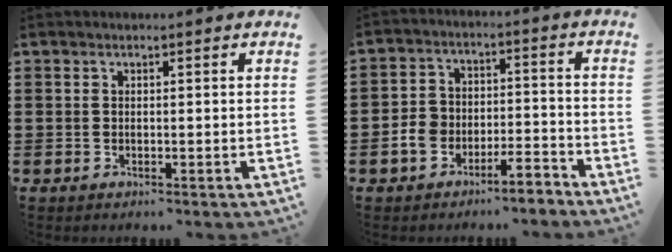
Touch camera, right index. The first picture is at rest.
{"total": 4.9, "force": [-3.8, 2.3, 2.1], "torque": [-0.042, 0.012, -0.073]}